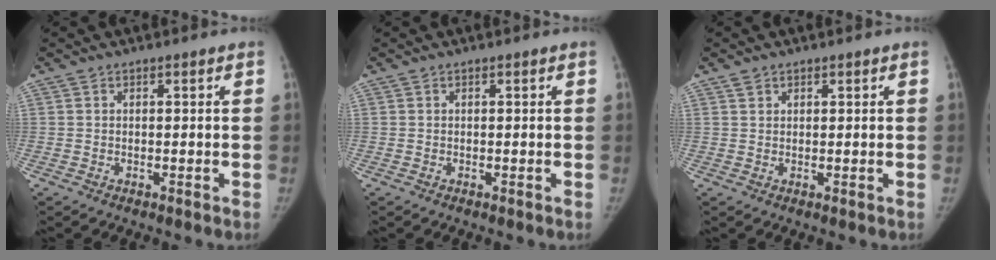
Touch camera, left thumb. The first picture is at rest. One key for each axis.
{"total": 0.0}
{"total": 1.4, "fx": 0.9, "fy": 0.9, "fz": 0.3, "tx": 0.003, "ty": -0.002, "tz": 0.016}